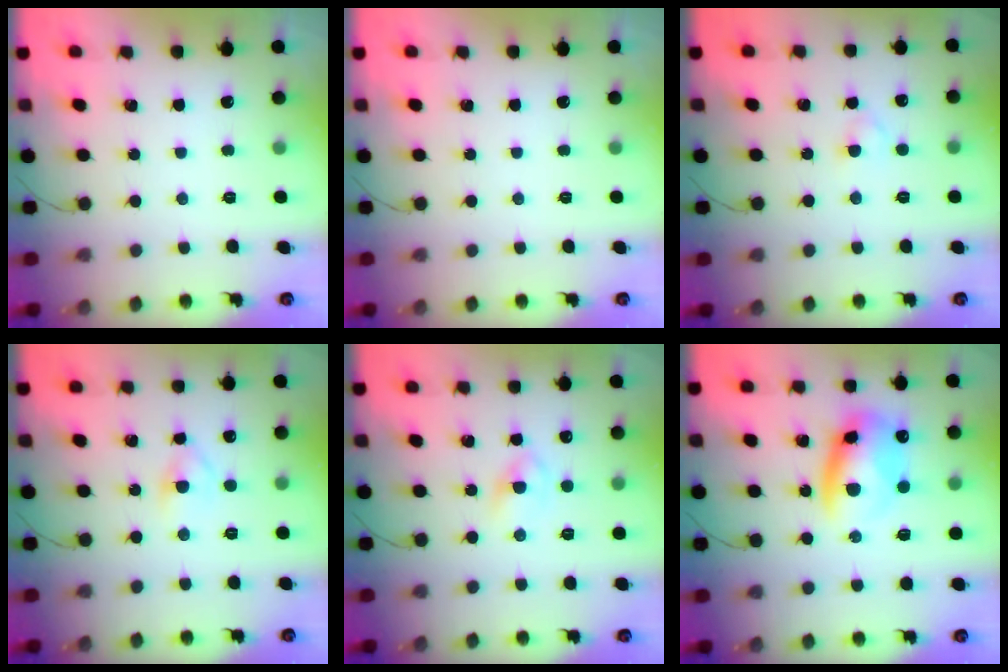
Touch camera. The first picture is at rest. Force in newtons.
{"total": 0.0}
{"total": 2.2, "press": 2.0, "slide": 1.1}
{"total": 3.8, "press": 3.6, "slide": 1.1}
{"total": 2.7, "press": 2.5, "slide": 1.1}
{"total": 12.2, "press": 11.8, "slide": 2.9}